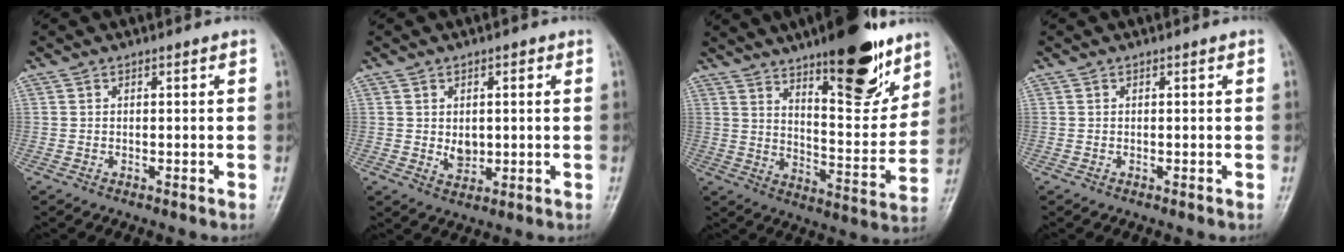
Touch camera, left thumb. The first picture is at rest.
{"total": 4.1, "force": [0.3, 3.2, 2.5], "torque": [-0.020, -0.006, 0.010]}
{"total": 20.7, "force": [13.2, 6.6, 14.5], "torque": [-0.169, -0.075, 0.203]}
{"total": 0.0}